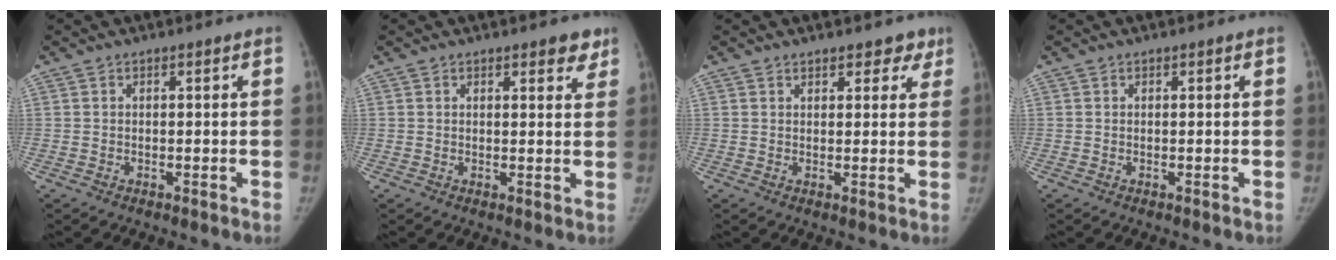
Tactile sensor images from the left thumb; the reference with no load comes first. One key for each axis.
{"total": 3.2, "fx": 2.2, "fy": 1.2, "fz": 2.0, "tx": -0.005, "ty": -0.010, "tz": 0.024}
{"total": 4.3, "fx": 3.2, "fy": 2.3, "fz": 1.8, "tx": 0.016, "ty": -0.010, "tz": 0.040}
{"total": 0.0}